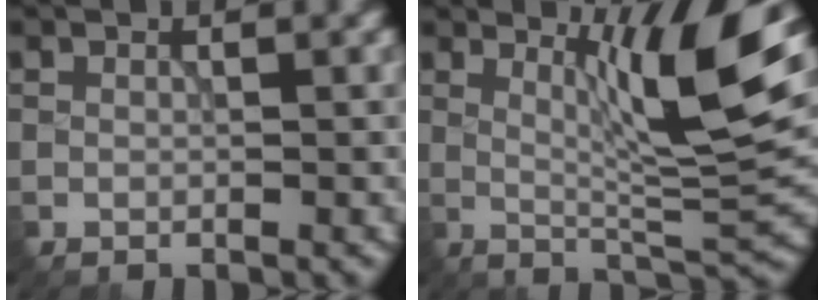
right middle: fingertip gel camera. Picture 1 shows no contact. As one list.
[{"total": 8.4, "force": [3.0, 1.1, 7.8], "torque": [-0.118, -0.005, 0.052]}]